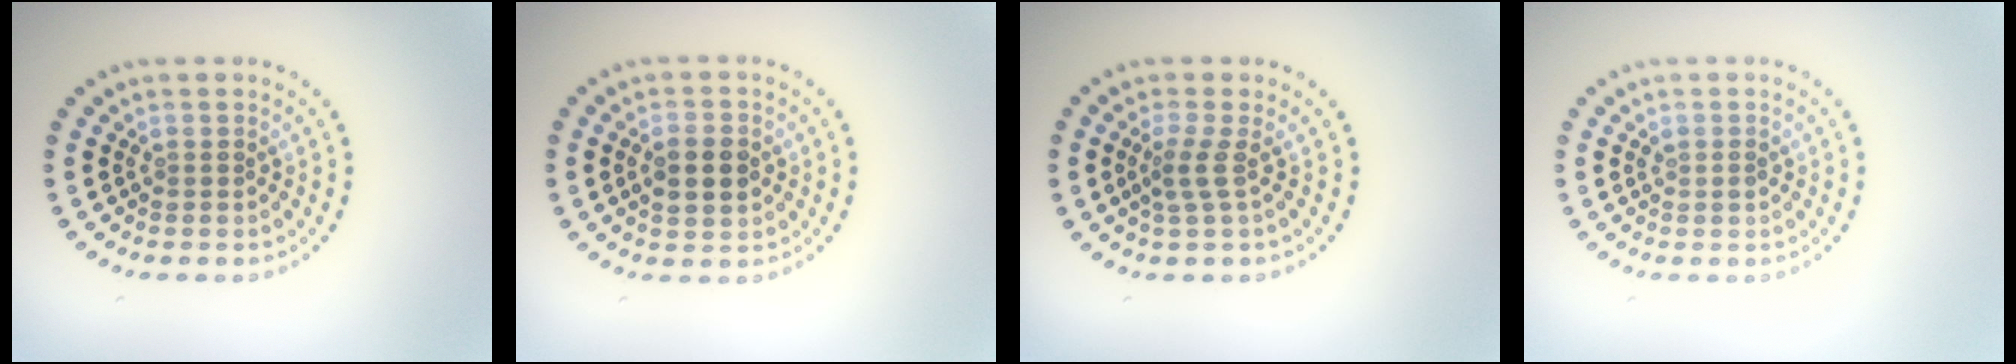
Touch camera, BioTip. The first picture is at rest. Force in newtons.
{"total": 2.9, "press": 2.9, "slide": 0.3}
{"total": 1.8, "press": 1.2, "slide": 1.4}
{"total": 0.7, "press": 0.7, "slide": 0.1}